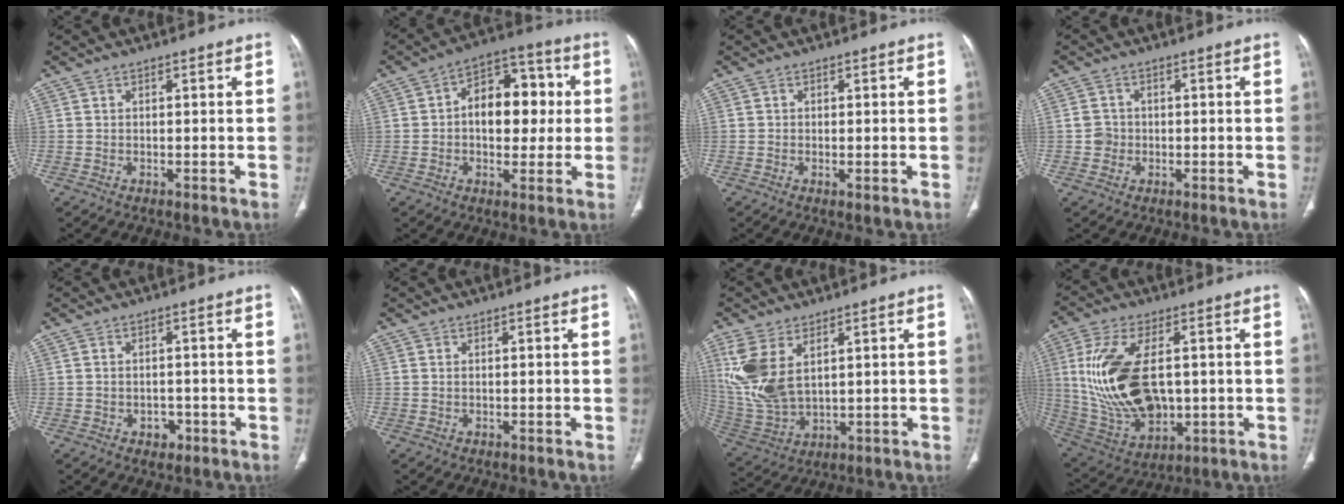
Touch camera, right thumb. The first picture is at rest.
{"total": 13.5, "force": [1.0, 8.7, 10.3], "torque": [-0.107, 0.027, 0.009]}
{"total": 1.2, "force": [-0.3, 0.4, 1.0], "torque": [-0.020, -0.004, -0.003]}
{"total": 2.6, "force": [-0.4, 2.5, 0.7], "torque": [0.001, 0.007, -0.007]}
{"total": 2.7, "force": [-1.1, 2.2, 1.2], "torque": [-0.006, 0.008, -0.009]}
{"total": 0.0}
{"total": 12.0, "force": [4.4, 6.3, 9.2], "torque": [-0.213, -0.012, 0.107]}
{"total": 19.9, "force": [1.6, 11.1, 16.4], "torque": [-0.331, -0.013, 0.048]}